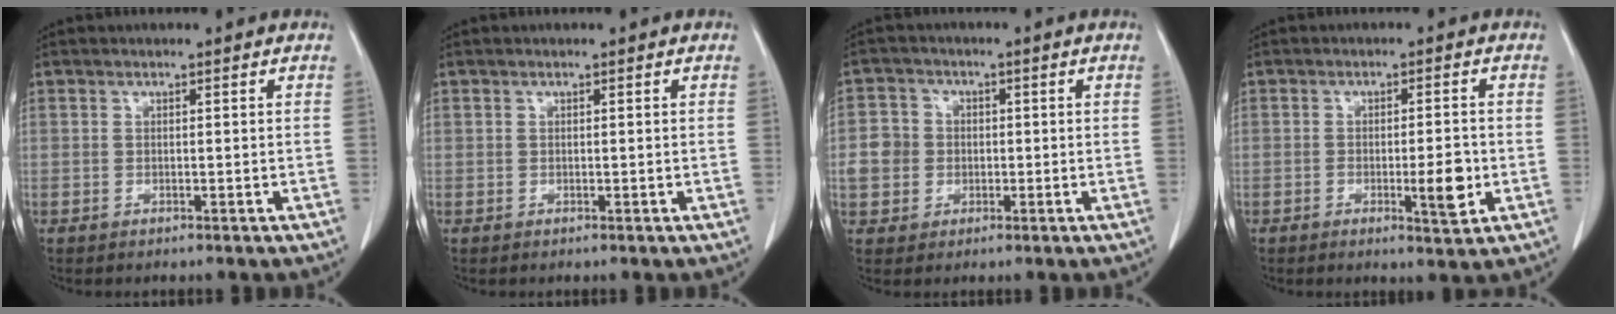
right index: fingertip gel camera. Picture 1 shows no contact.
{"total": 0.0}
{"total": 5.1, "force": [-0.3, 4.9, 1.5], "torque": [-0.035, 0.018, -0.002]}
{"total": 5.0, "force": [-1.3, 1.0, 4.7], "torque": [-0.070, -0.004, -0.015]}